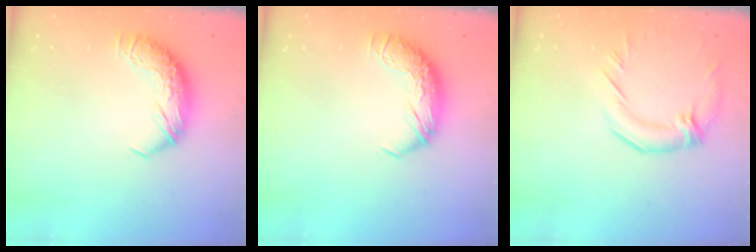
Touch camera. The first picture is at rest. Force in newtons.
{"total": 0.0}
{"total": 2.1, "press": 1.4, "slide": 1.6}